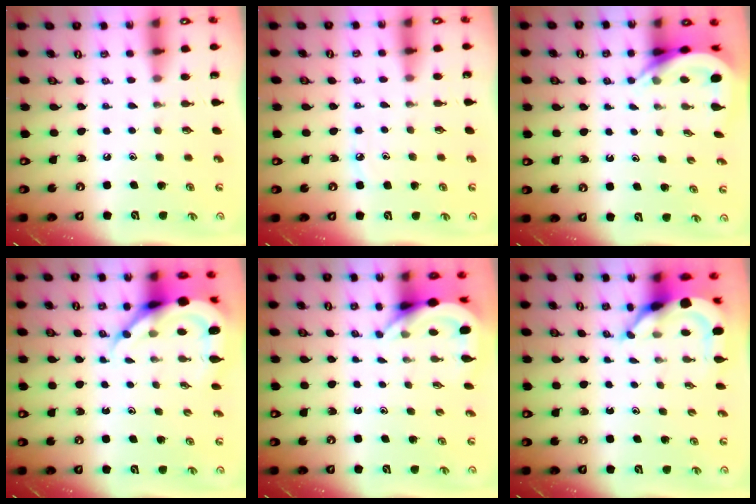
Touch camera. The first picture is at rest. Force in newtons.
{"total": 4.8, "press": 4.8, "slide": 0.3}
{"total": 5.1, "press": 5.0, "slide": 0.6}
{"total": 9.5, "press": 9.4, "slide": 1.1}
{"total": 4.4, "press": 4.4, "slide": 0.2}
{"total": 5.9, "press": 5.9, "slide": 0.7}